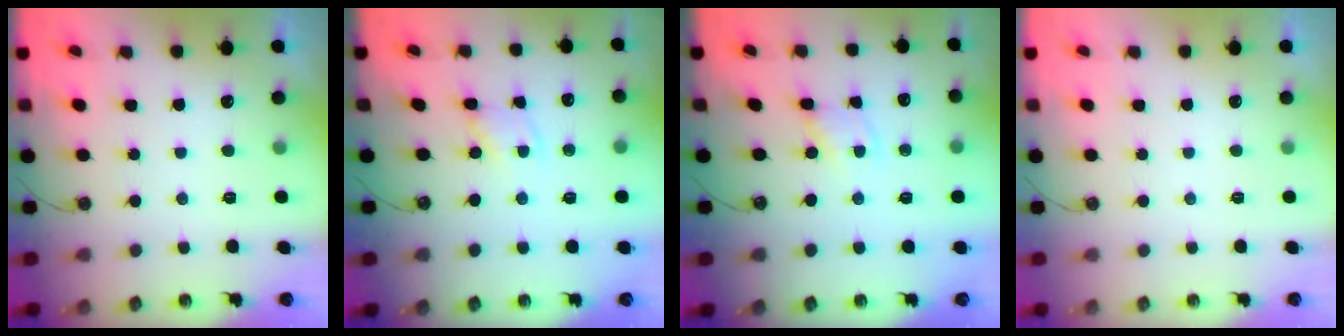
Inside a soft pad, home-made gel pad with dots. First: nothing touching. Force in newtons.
{"total": 1.9, "press": 1.9, "slide": 0.3}
{"total": 1.1, "press": 1.1, "slide": 0.2}
{"total": 0.0}